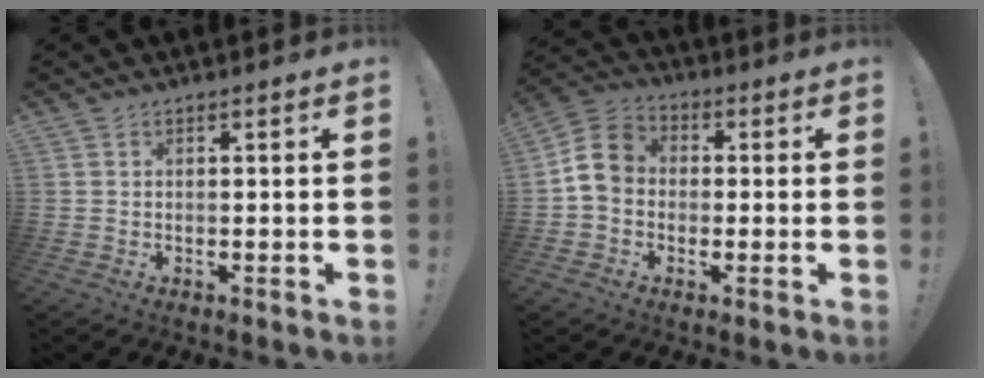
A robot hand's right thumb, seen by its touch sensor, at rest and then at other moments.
{"total": 9.6, "force": [0.0, 7.9, 5.6], "torque": [-0.093, 0.025, 0.011]}